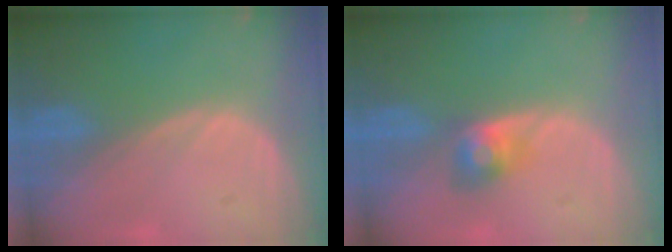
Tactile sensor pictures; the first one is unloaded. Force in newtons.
{"total": 3.1, "press": 3.1, "slide": 0.1}